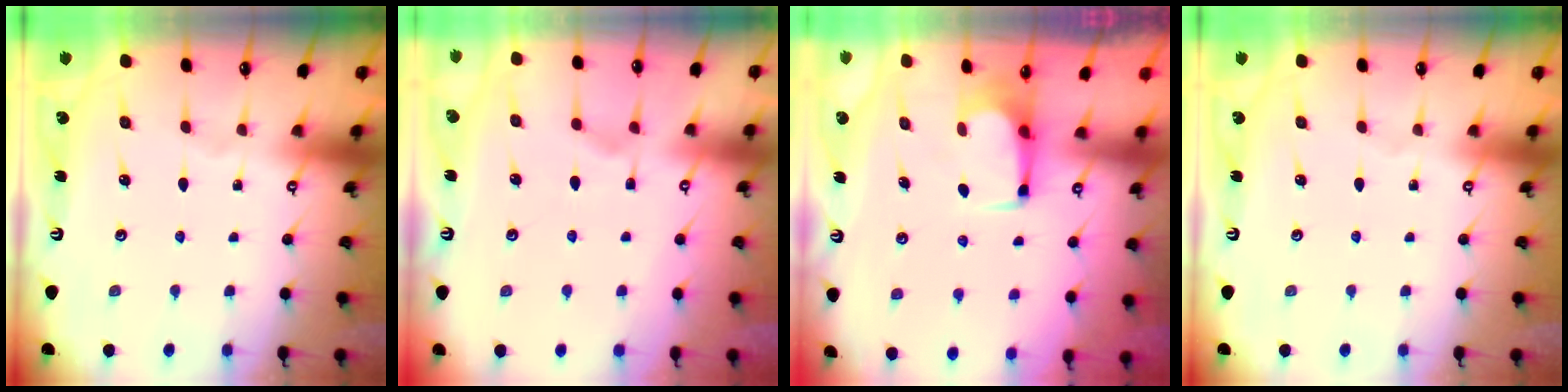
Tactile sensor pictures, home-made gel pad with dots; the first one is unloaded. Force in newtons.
{"total": 1.5, "press": 0.9, "slide": 1.2}
{"total": 2.4, "press": 2.4, "slide": 0.4}
{"total": 0.0}